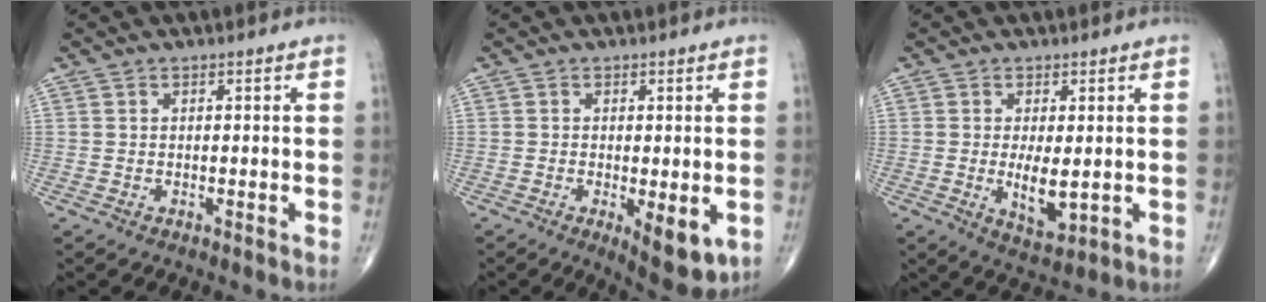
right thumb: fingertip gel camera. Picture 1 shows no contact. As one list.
[{"total": 7.3, "force": [-2.0, 2.6, 6.6], "torque": [-0.086, -0.018, -0.023]}, {"total": 6.0, "force": [-0.3, 2.4, 5.5], "torque": [-0.091, -0.017, 0.003]}]